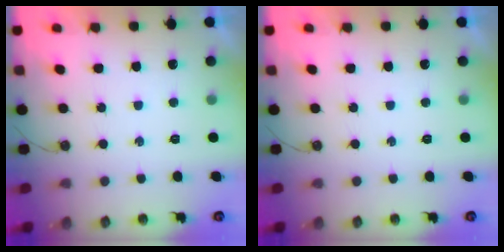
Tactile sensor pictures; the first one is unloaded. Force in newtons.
{"total": 0.0}